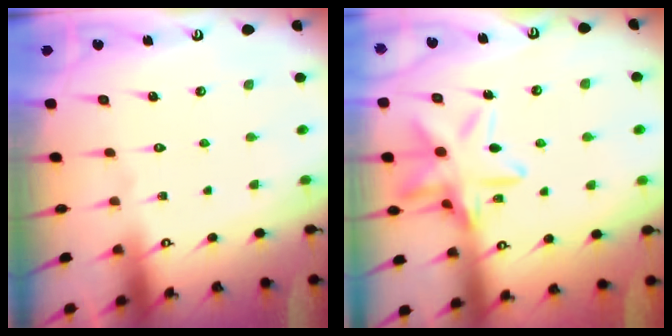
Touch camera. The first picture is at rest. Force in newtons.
{"total": 15.1, "press": 15.1, "slide": 1.2}